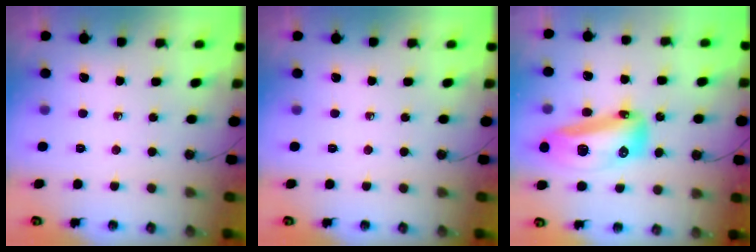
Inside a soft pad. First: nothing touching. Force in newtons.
{"total": 0.0}
{"total": 19.4, "press": 19.2, "slide": 2.8}